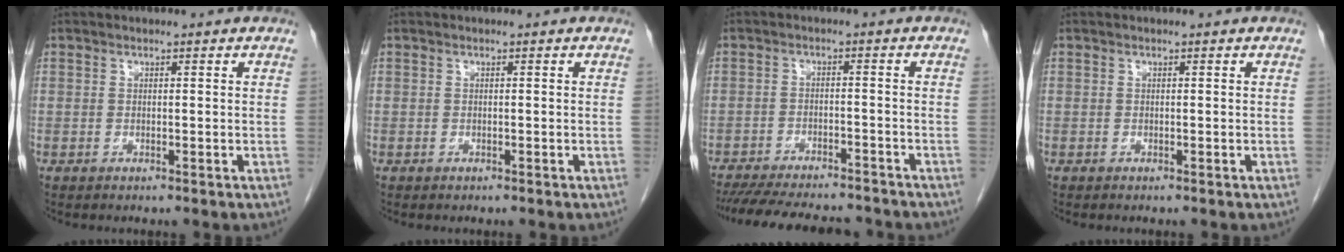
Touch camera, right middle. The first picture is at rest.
{"total": 0.0}
{"total": 16.1, "force": [-14.4, 3.2, 6.4], "torque": [-0.135, -0.017, -0.199]}
{"total": 0.0}